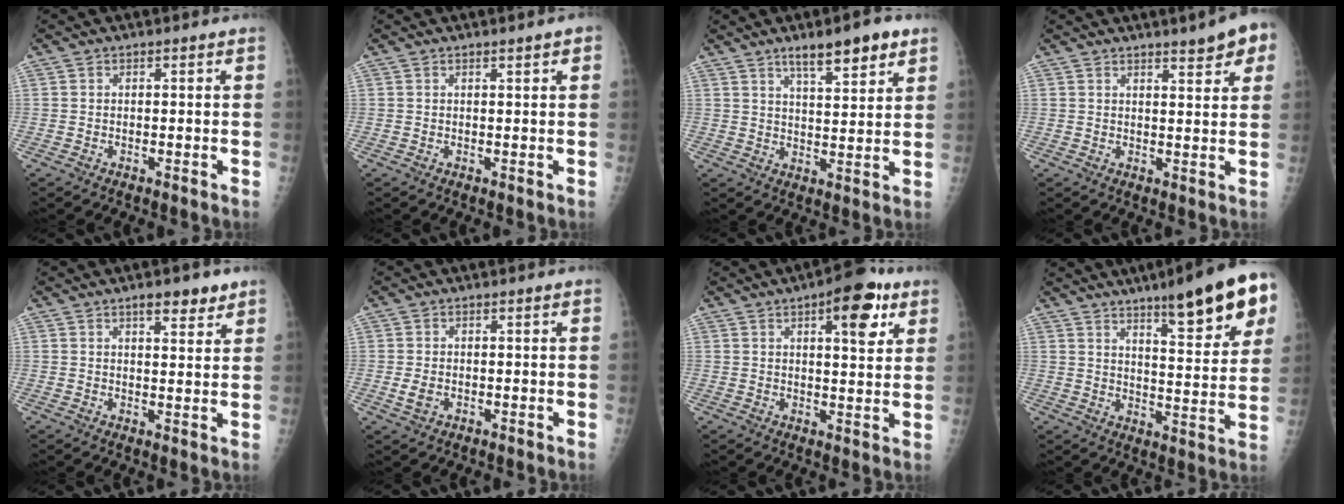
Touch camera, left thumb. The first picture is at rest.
{"total": 1.7, "force": [0.9, 0.3, 1.4], "torque": [-0.019, -0.001, 0.012]}
{"total": 9.4, "force": [6.1, 2.4, 6.7], "torque": [-0.089, -0.029, 0.097]}
{"total": 6.5, "force": [4.1, 1.5, 4.9], "torque": [-0.049, -0.014, 0.051]}
{"total": 5.2, "force": [3.5, 1.8, 3.4], "torque": [-0.033, -0.018, 0.049]}
{"total": 2.4, "force": [-0.5, 1.7, 1.7], "torque": [-0.034, -0.002, -0.007]}
{"total": 10.7, "force": [5.1, 4.0, 8.5], "torque": [-0.090, -0.015, 0.064]}
{"total": 18.8, "force": [10.6, 4.1, 14.9], "torque": [-0.174, -0.040, 0.152]}